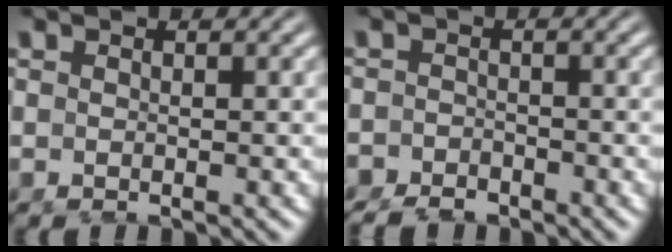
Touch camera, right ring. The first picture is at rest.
{"total": 2.7, "force": [-2.5, 0.8, -0.4], "torque": [0.009, -0.015, -0.041]}